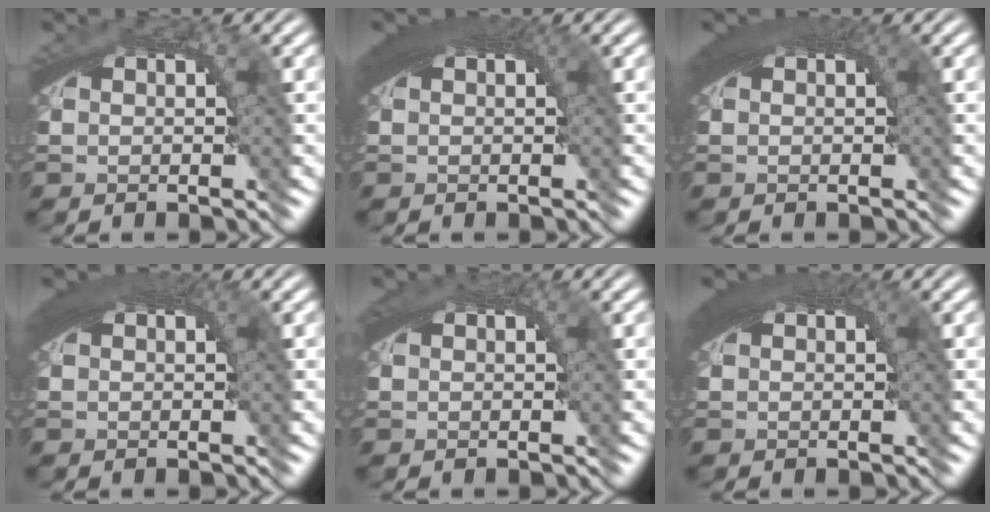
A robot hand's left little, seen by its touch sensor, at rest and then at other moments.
{"total": 3.2, "force": [1.2, 1.0, 2.9], "torque": [-0.037, 0.011, 0.015]}
{"total": 3.1, "force": [1.2, 1.0, 2.7], "torque": [-0.034, 0.010, 0.015]}
{"total": 2.6, "force": [1.0, 0.7, 2.3], "torque": [-0.029, 0.008, 0.014]}
{"total": 1.0, "force": [0.4, 0.0, 0.9], "torque": [-0.014, 0.003, 0.008]}
{"total": 3.0, "force": [1.1, 0.9, 2.7], "torque": [-0.033, 0.009, 0.014]}